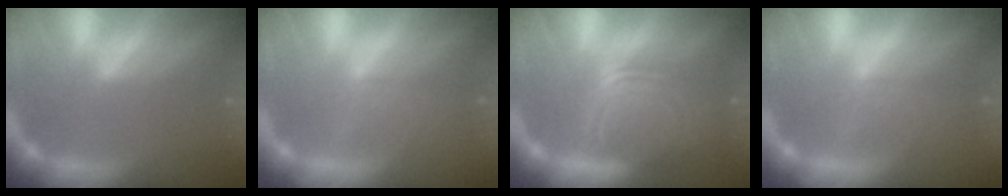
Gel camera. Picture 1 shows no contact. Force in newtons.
{"total": 3.0}
{"total": 9.1}
{"total": 3.0}